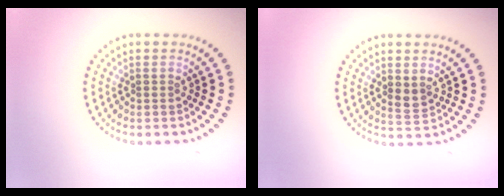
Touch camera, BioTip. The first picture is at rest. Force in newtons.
{"total": 1.5, "press": 1.4, "slide": 0.6}